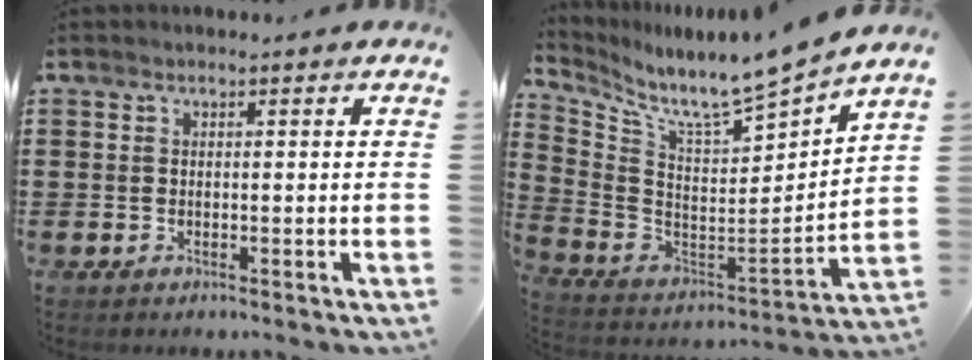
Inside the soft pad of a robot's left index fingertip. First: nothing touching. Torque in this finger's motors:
{"motor_torque": [0.31, -1.25, -0.29, -0.05]}